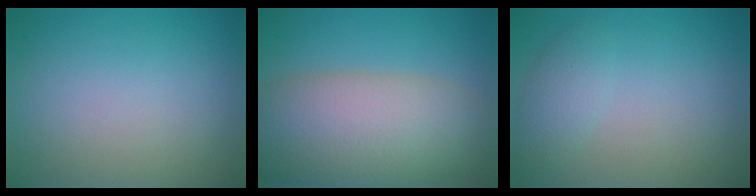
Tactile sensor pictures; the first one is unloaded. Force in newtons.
{"total": 10.6, "press": 10.5, "slide": 0.9}
{"total": 1.9, "press": 1.9, "slide": 0.1}